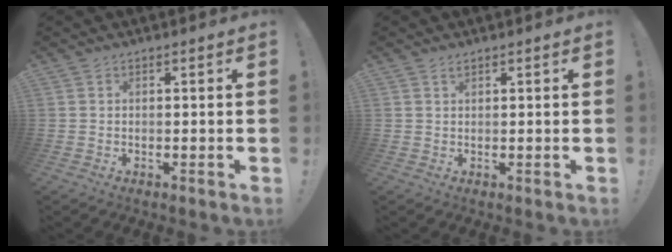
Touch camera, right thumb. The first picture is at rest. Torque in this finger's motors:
{"motor_torque": [0.25, 0.32, 0.30, -0.10, -0.01]}